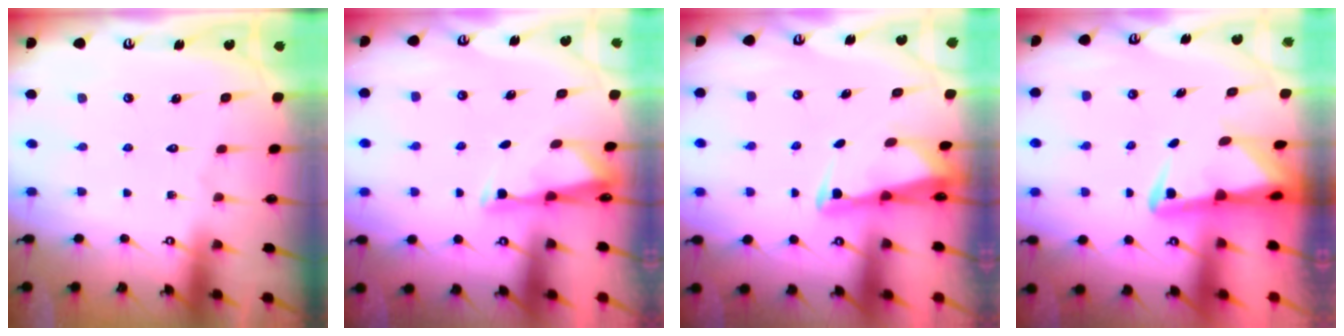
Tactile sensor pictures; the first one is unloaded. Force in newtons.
{"total": 3.1, "press": 3.0, "slide": 0.6}
{"total": 2.6, "press": 2.5, "slide": 0.6}
{"total": 3.8, "press": 3.7, "slide": 0.7}